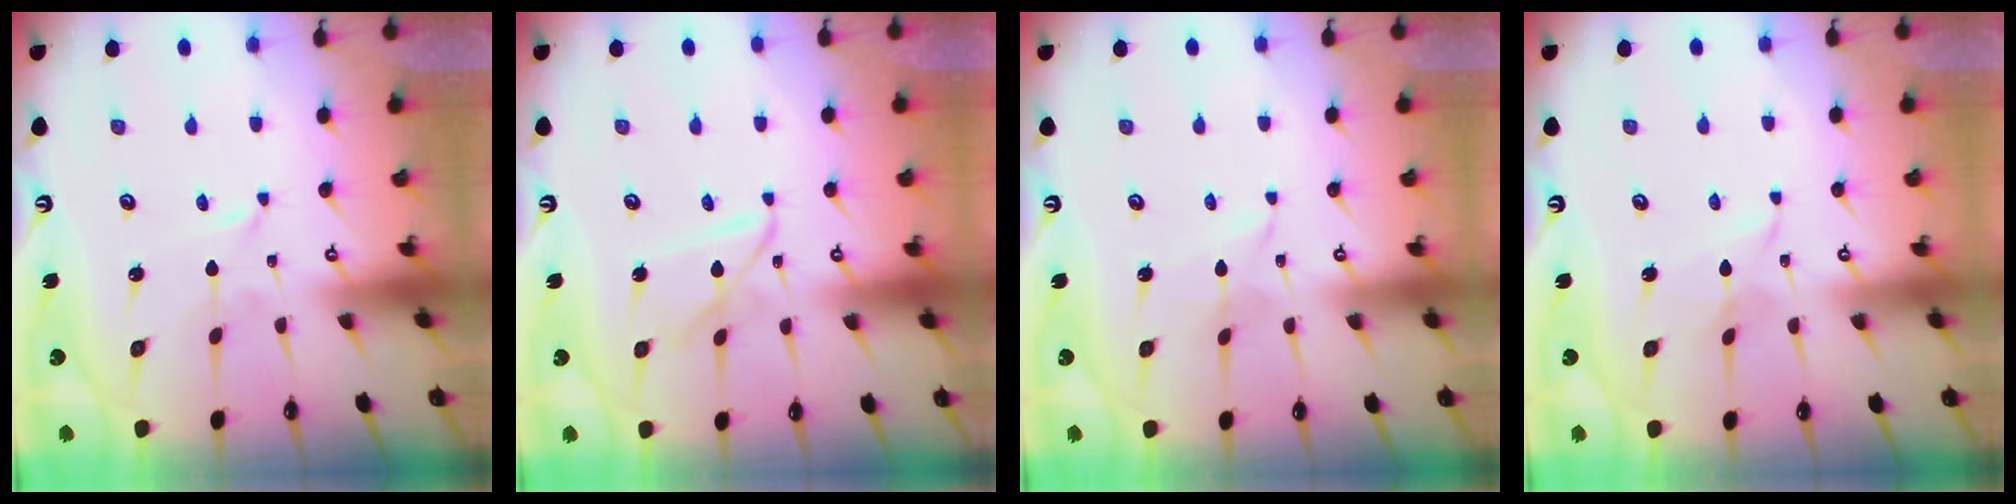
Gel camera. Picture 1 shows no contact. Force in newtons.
{"total": 7.4, "press": 7.4, "slide": 0.6}
{"total": 2.0, "press": 2.0, "slide": 0.1}
{"total": 2.5, "press": 2.5, "slide": 0.2}